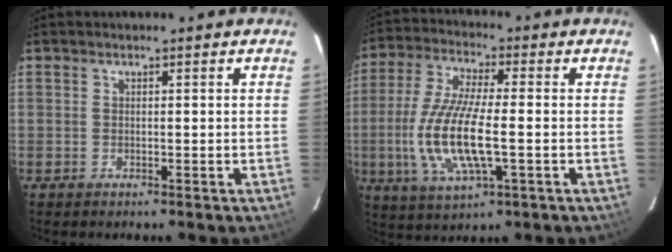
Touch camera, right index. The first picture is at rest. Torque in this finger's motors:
{"motor_torque": [1.34, -0.80, 1.05, 0.21]}